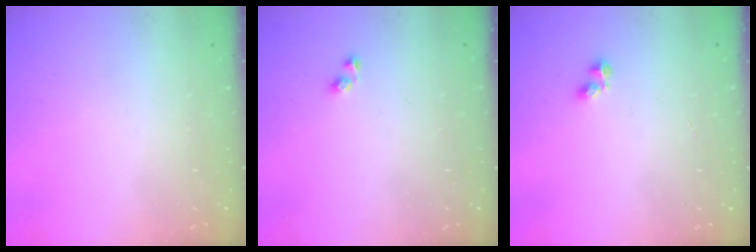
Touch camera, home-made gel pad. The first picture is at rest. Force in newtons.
{"total": 2.4, "press": 2.0, "slide": 1.3}
{"total": 2.2, "press": 2.1, "slide": 0.6}